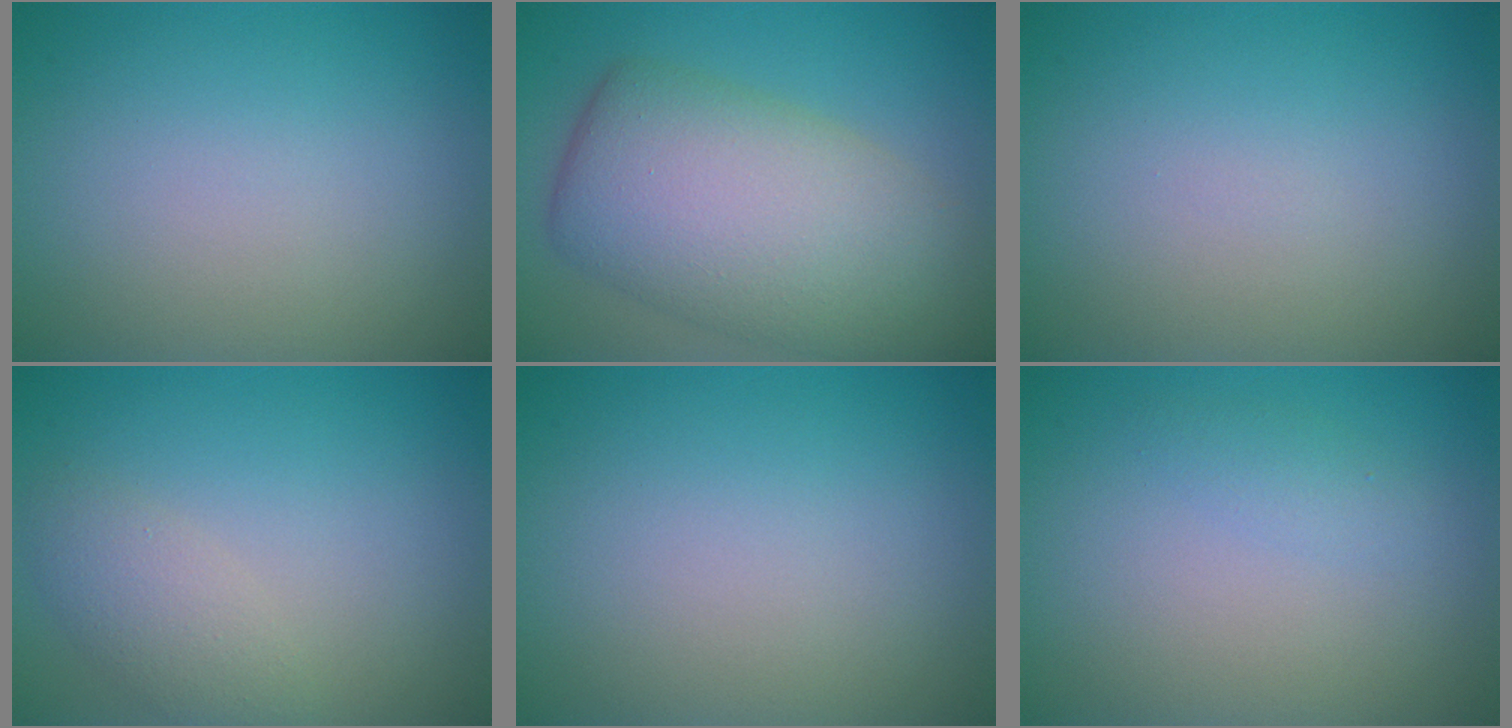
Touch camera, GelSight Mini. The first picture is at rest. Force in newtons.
{"total": 10.3, "press": 10.3, "slide": 0.6}
{"total": 0.0}
{"total": 2.4, "press": 2.4, "slide": 0.2}
{"total": 0.0}
{"total": 1.0, "press": 1.0, "slide": 0.0}